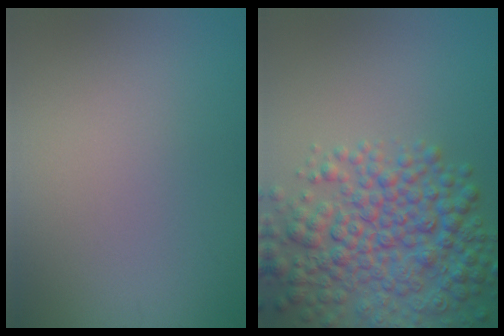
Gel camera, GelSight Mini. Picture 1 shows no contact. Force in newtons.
{"total": 7.6, "press": 7.6, "slide": 0.2}